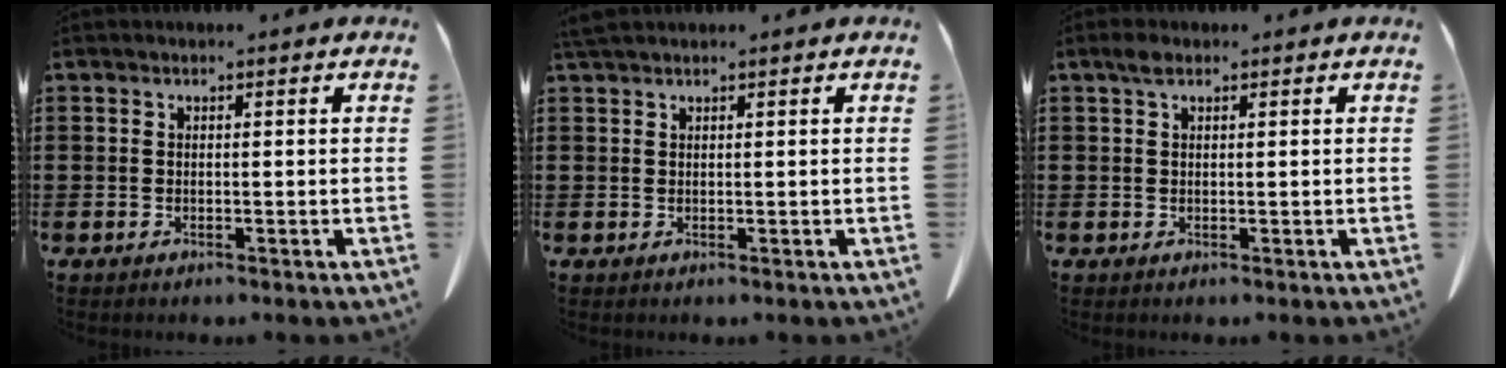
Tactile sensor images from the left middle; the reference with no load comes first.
{"total": 1.3, "force": [1.2, 0.1, 0.6], "torque": [-0.014, -0.001, 0.023]}
{"total": 1.7, "force": [1.0, 1.0, 1.0], "torque": [-0.024, 0.005, 0.018]}